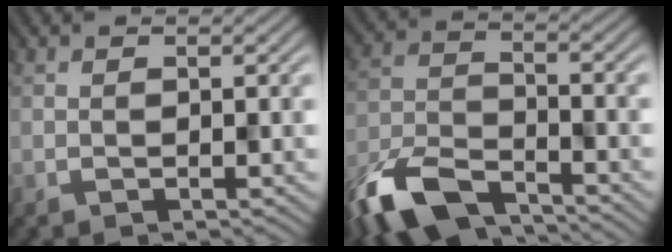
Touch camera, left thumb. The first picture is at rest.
{"total": 10.3, "force": [-9.2, 2.7, 3.6], "torque": [-0.080, -0.012, -0.162]}